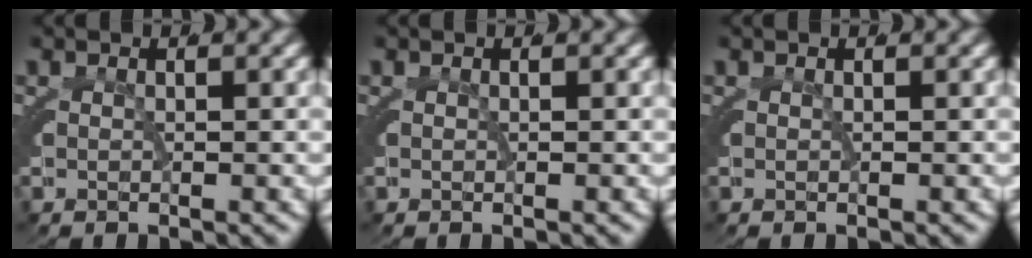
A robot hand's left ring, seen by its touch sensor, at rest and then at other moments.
{"total": 0.0}
{"total": 0.0}